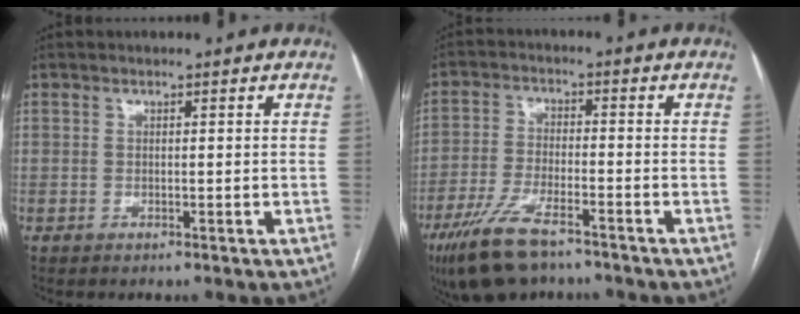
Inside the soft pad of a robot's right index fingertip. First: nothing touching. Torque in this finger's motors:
{"motor_torque": [1.30, -0.84, 0.24, 0.09]}